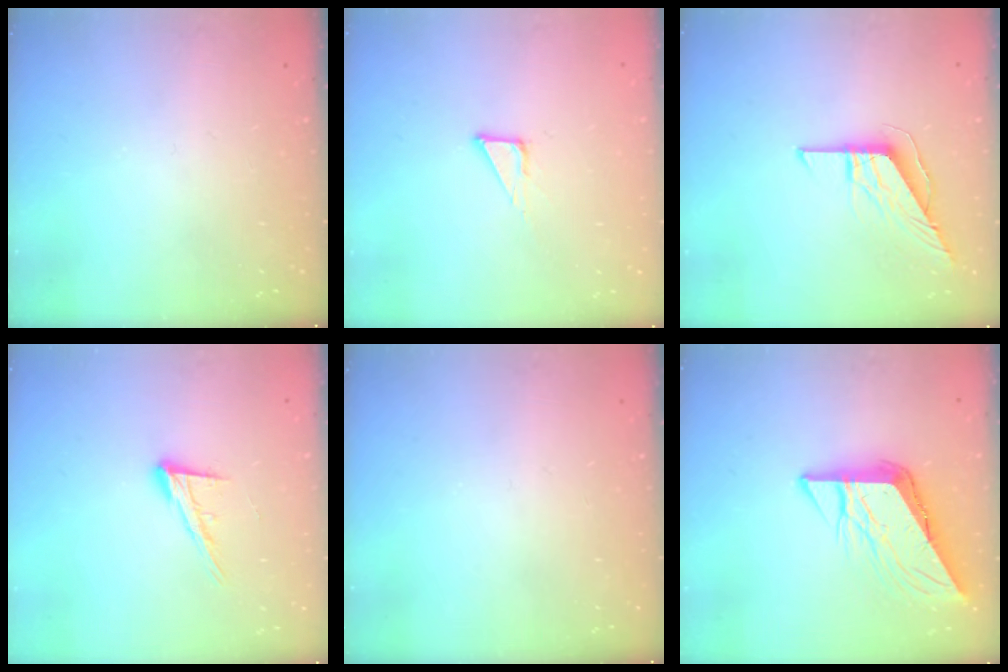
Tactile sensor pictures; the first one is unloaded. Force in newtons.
{"total": 1.9, "press": 1.9, "slide": 0.1}
{"total": 9.4, "press": 9.4, "slide": 0.9}
{"total": 12.3, "press": 12.0, "slide": 2.5}
{"total": 0.0}
{"total": 9.0, "press": 8.9, "slide": 1.0}